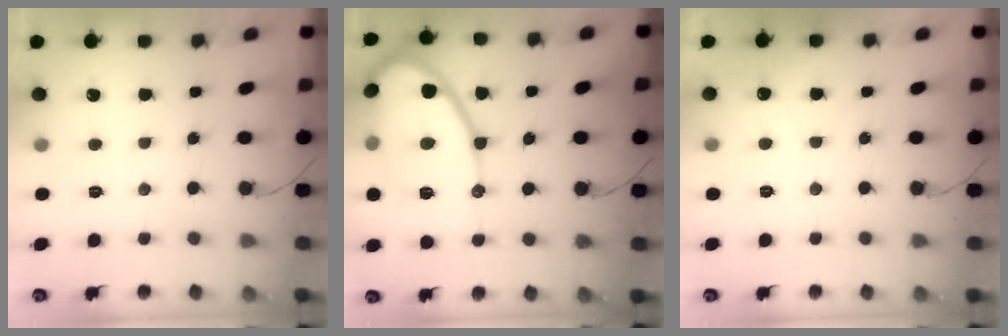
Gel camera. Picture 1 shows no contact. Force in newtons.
{"total": 14.8, "press": 14.8, "slide": 0.8}
{"total": 2.2, "press": 2.2, "slide": 0.1}